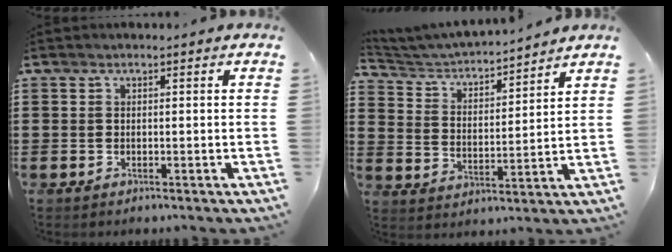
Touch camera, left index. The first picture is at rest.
{"total": 3.8, "force": [3.7, 0.3, 0.8], "torque": [-0.038, -0.030, 0.056]}